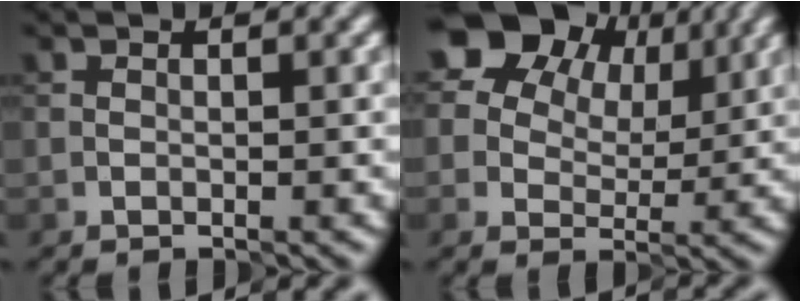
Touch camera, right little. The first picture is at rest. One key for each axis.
{"total": 10.6, "fx": 5.4, "fy": 6.9, "fz": 5.9, "tx": -0.084, "ty": 0.026, "tz": 0.079}